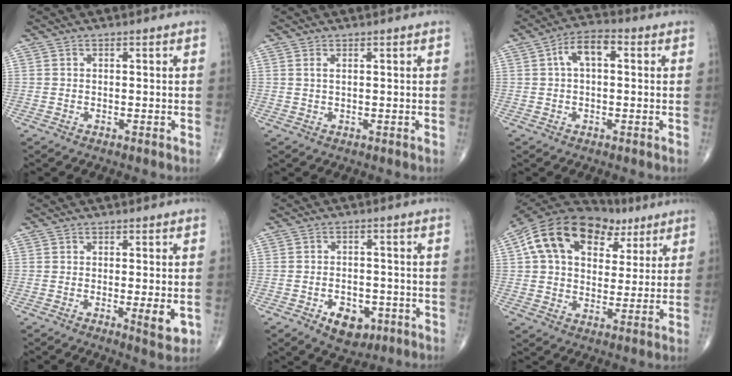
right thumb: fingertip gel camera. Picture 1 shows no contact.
{"total": 1.0, "force": [0.5, 0.3, 0.8], "torque": [-0.017, 0.003, 0.010]}
{"total": 6.4, "force": [1.2, 3.3, 5.3], "torque": [-0.092, 0.022, 0.012]}
{"total": 4.4, "force": [-0.9, 1.1, 4.2], "torque": [-0.060, -0.012, -0.014]}
{"total": 7.3, "force": [-3.3, 4.8, 4.5], "torque": [-0.044, 0.014, -0.042]}
{"total": 21.6, "force": [9.4, 13.7, 13.8], "torque": [-0.221, 0.018, 0.154]}